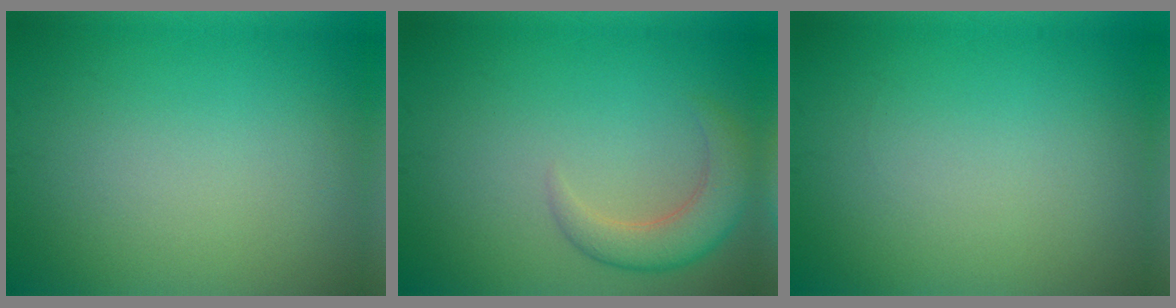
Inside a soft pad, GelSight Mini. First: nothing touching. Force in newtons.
{"total": 3.7, "press": 3.7, "slide": 0.4}
{"total": 0.0}